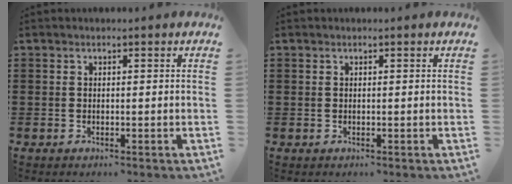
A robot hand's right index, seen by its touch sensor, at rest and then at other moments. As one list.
[{"total": 0.0}]